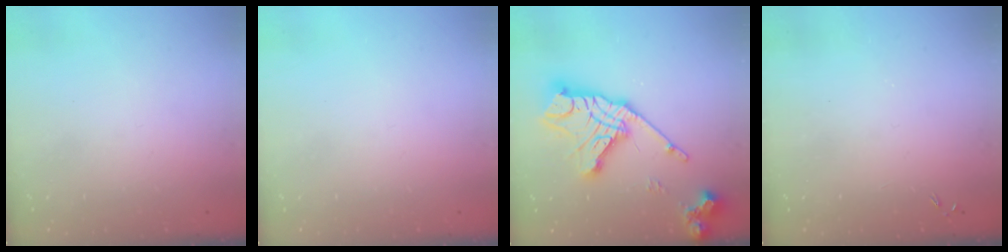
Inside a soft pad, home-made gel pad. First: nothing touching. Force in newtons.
{"total": 0.0}
{"total": 21.4, "press": 21.3, "slide": 2.1}
{"total": 0.0}